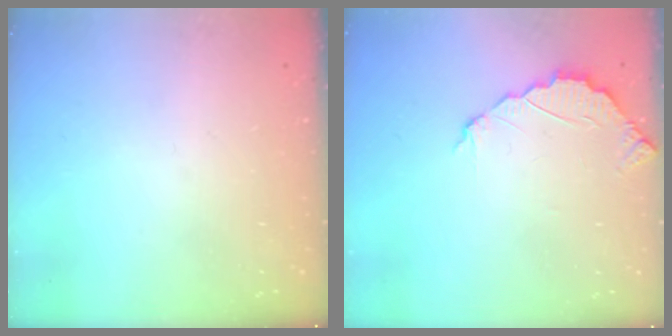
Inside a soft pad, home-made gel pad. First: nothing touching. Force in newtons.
{"total": 3.7, "press": 3.7, "slide": 0.3}